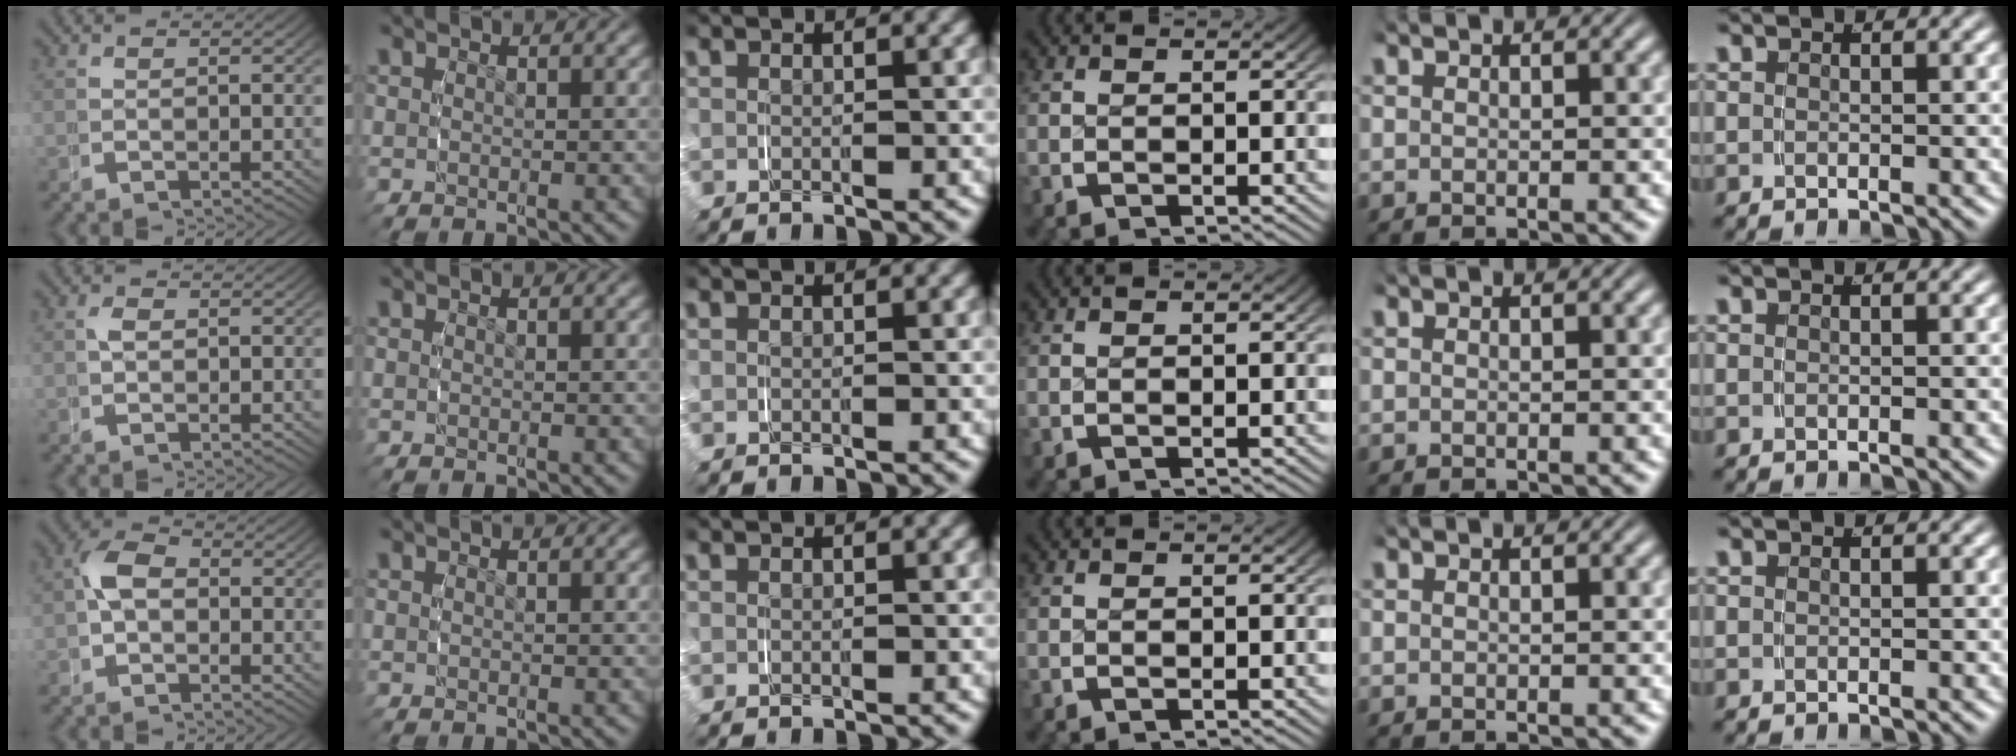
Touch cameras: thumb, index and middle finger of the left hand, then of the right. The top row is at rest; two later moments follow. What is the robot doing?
{"motion": "grasp_and_lifting", "object": "string"}